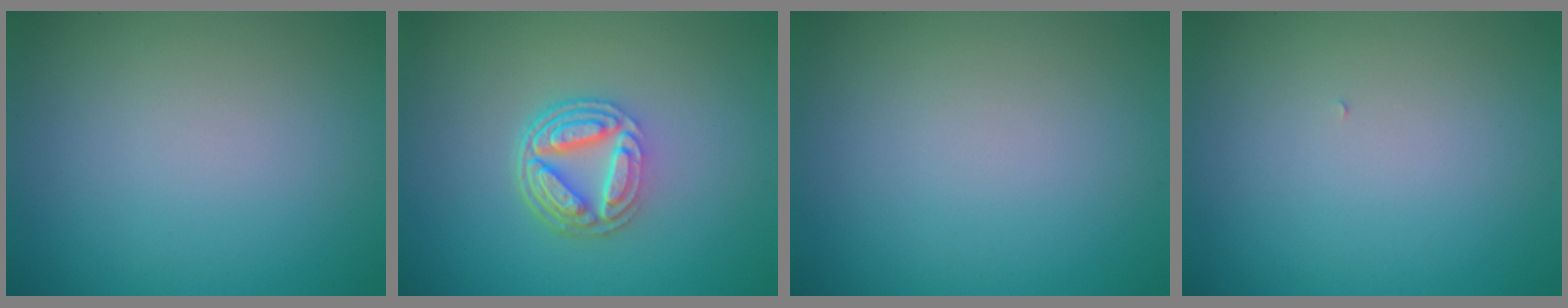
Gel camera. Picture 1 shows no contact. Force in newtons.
{"total": 5.3, "press": 3.9, "slide": 3.7}
{"total": 0.0}
{"total": 0.0}